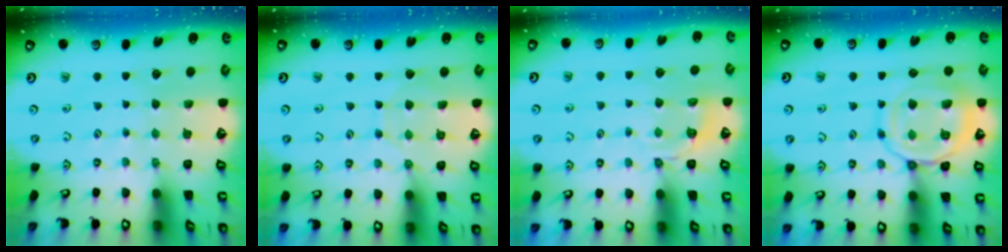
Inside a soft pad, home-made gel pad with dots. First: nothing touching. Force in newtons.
{"total": 3.3, "press": 3.2, "slide": 0.4}
{"total": 4.0, "press": 3.4, "slide": 1.9}
{"total": 13.6, "press": 13.6, "slide": 1.3}